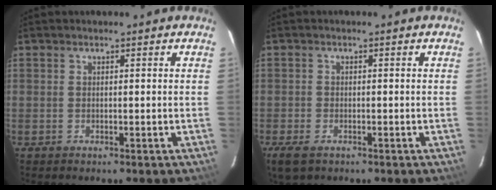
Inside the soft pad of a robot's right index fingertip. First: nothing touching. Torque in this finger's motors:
{"motor_torque": [0.12, -0.08, 0.18, 0.03]}